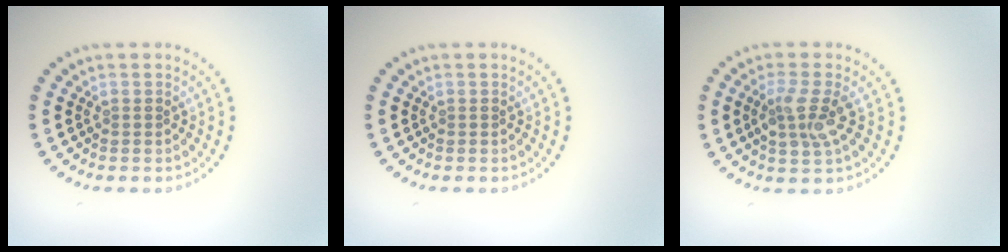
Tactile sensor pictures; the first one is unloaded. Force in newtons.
{"total": 0.0}
{"total": 2.9, "press": 2.7, "slide": 1.0}